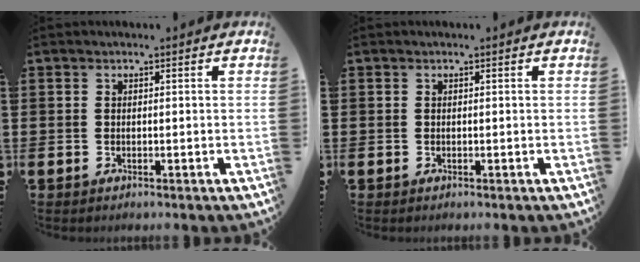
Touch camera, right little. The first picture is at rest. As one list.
[{"total": 0.0}]